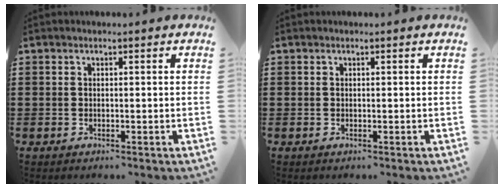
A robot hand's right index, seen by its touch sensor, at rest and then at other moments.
{"total": 0.0}